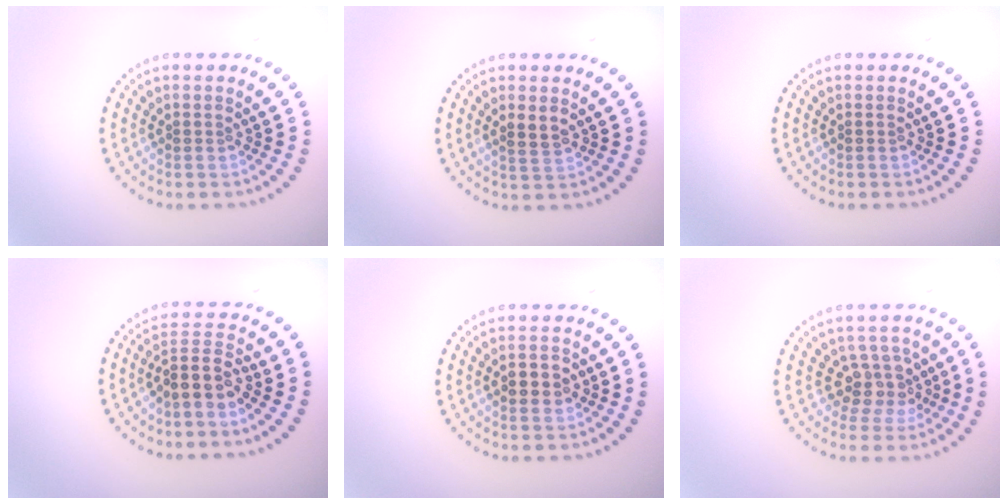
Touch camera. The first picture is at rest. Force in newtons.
{"total": 1.7, "press": 1.6, "slide": 0.6}
{"total": 0.0}
{"total": 3.0, "press": 2.3, "slide": 1.8}
{"total": 2.3, "press": 2.3, "slide": 0.2}
{"total": 3.5, "press": 2.7, "slide": 2.2}